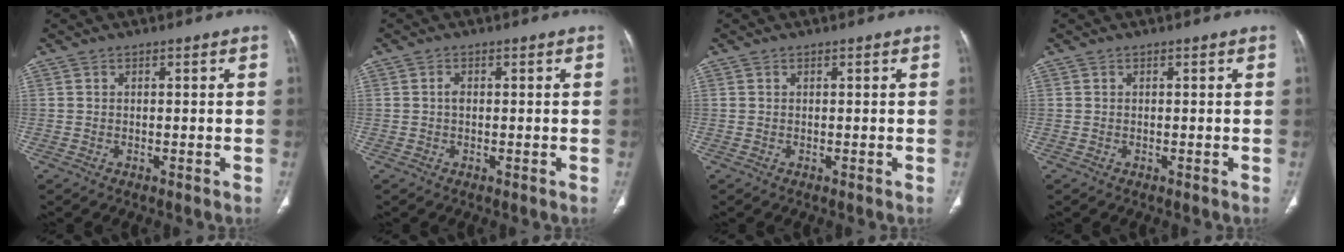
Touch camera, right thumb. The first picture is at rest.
{"total": 1.1, "force": [0.0, 0.7, 0.8], "torque": [-0.013, 0.002, -0.002]}
{"total": 0.0}
{"total": 0.0}